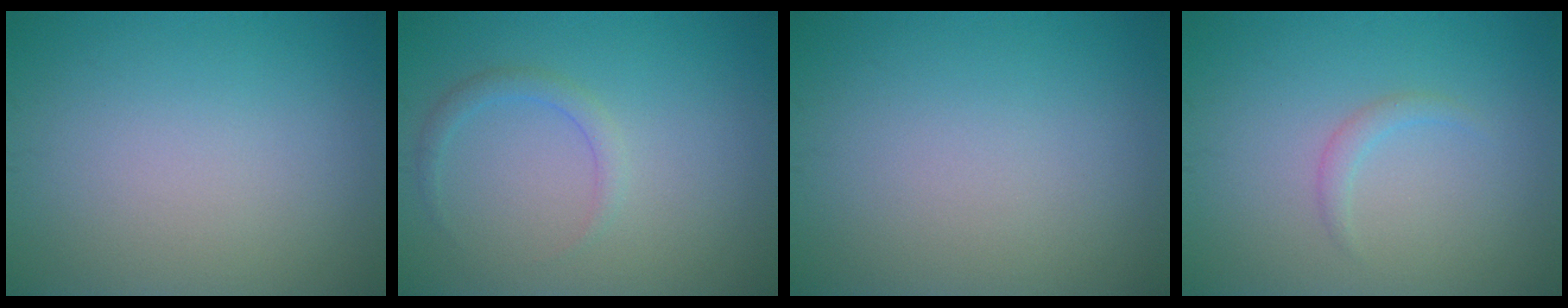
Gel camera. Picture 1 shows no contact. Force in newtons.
{"total": 1.4, "press": 1.4, "slide": 0.2}
{"total": 0.0}
{"total": 1.1, "press": 1.1, "slide": 0.0}